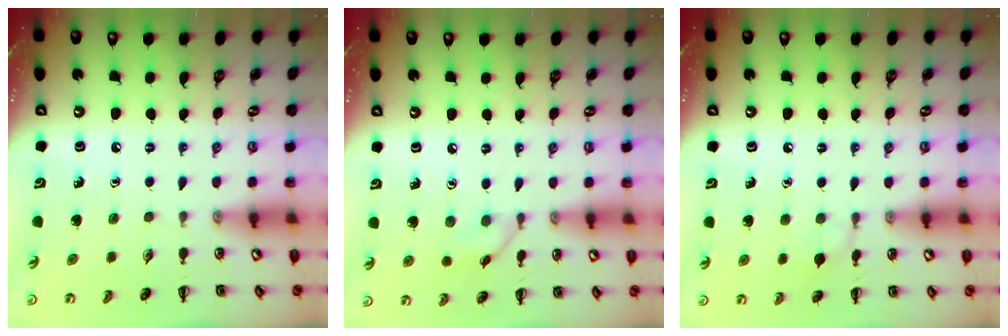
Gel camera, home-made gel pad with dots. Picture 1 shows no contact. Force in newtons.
{"total": 6.3, "press": 6.2, "slide": 1.4}
{"total": 5.4, "press": 5.1, "slide": 1.8}